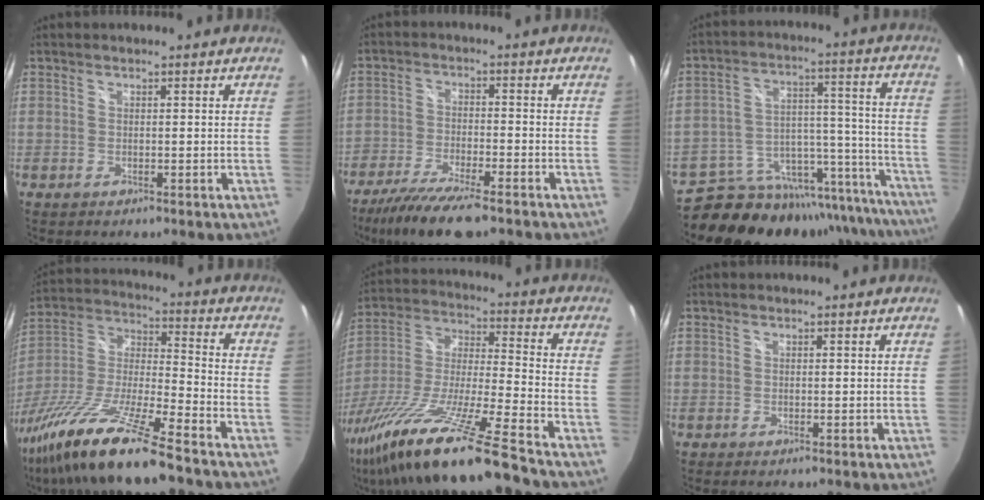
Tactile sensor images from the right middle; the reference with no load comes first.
{"total": 11.6, "force": [-8.8, 2.6, 7.1], "torque": [-0.161, -0.031, -0.163]}
{"total": 26.3, "force": [-22.9, 10.1, 8.0], "torque": [-0.109, 0.044, -0.302]}
{"total": 22.6, "force": [-16.3, 1.6, 15.6], "torque": [-0.300, -0.038, -0.302]}
{"total": 26.2, "force": [-19.3, 0.2, 17.6], "torque": [-0.323, -0.057, -0.347]}
{"total": 0.0}